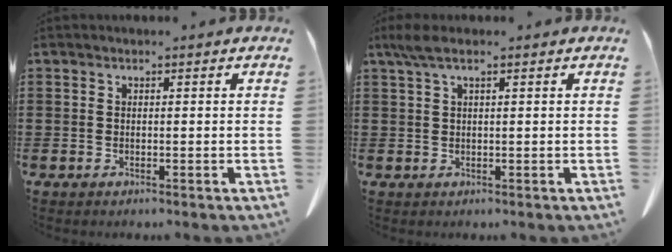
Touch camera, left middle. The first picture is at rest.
{"total": 2.4, "force": [1.1, 0.5, 2.1], "torque": [-0.049, 0.000, 0.018]}